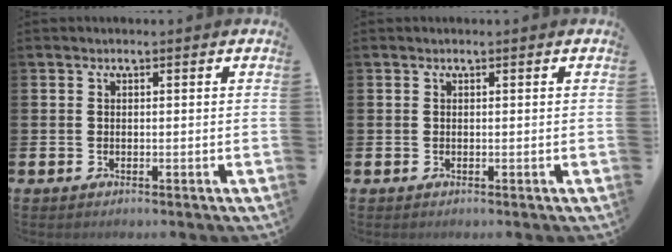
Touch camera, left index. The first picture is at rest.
{"total": 0.0}